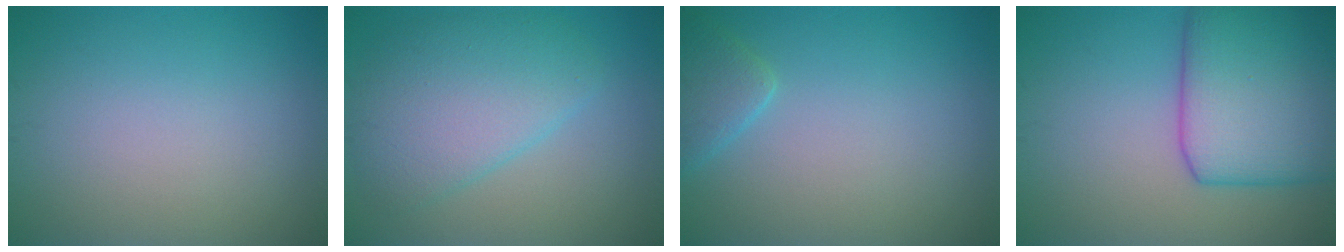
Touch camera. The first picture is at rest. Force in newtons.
{"total": 5.8, "press": 5.8, "slide": 0.1}
{"total": 2.2, "press": 2.2, "slide": 0.1}
{"total": 9.7, "press": 9.7, "slide": 0.3}